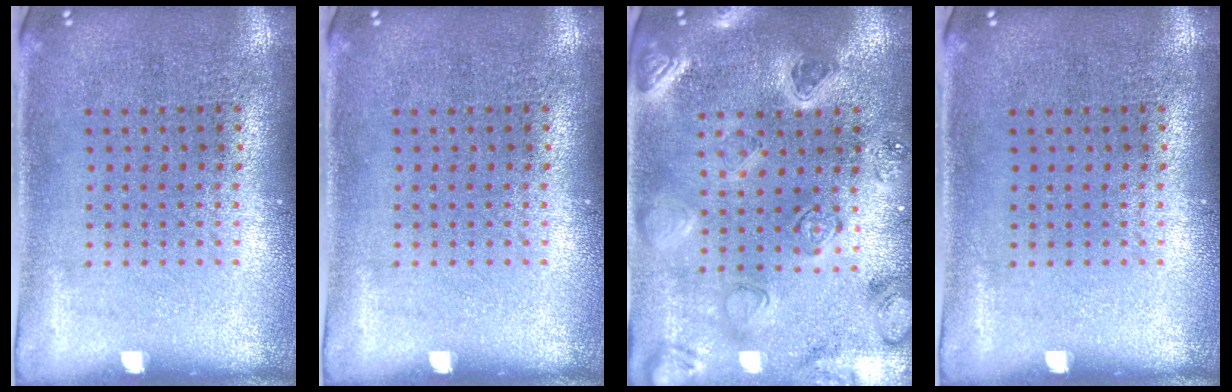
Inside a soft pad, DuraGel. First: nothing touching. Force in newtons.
{"total": 0.0}
{"total": 2.3, "press": 2.2, "slide": 0.4}
{"total": 0.0}